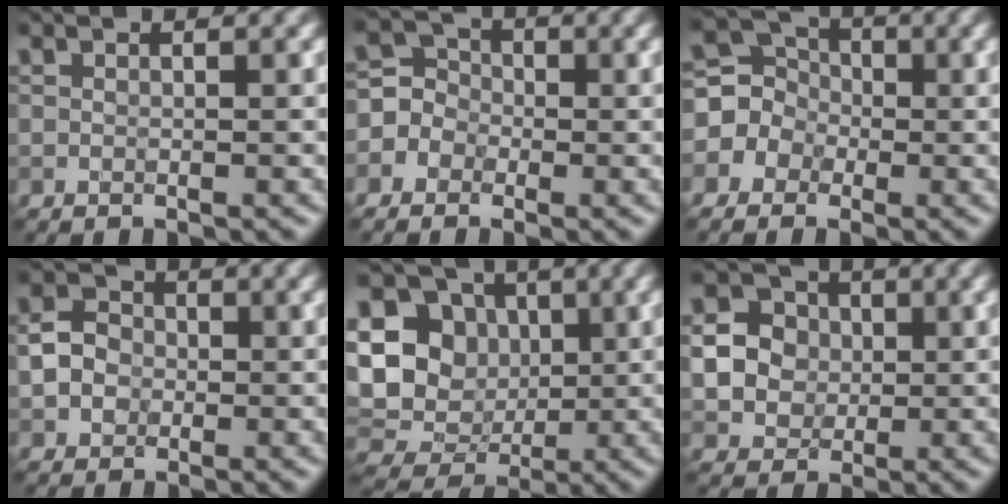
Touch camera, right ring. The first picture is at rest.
{"total": 3.0, "force": [-1.2, 2.7, 0.4], "torque": [0.009, 0.020, -0.034]}
{"total": 3.5, "force": [-0.8, 3.3, 0.7], "torque": [0.001, 0.013, -0.029]}
{"total": 2.9, "force": [-0.5, 2.5, 1.3], "torque": [-0.020, 0.005, -0.015]}
{"total": 12.4, "force": [1.9, 10.6, 6.1], "torque": [-0.141, 0.012, 0.021]}
{"total": 4.6, "force": [0.2, 4.2, 1.7], "torque": [-0.030, 0.006, -0.006]}